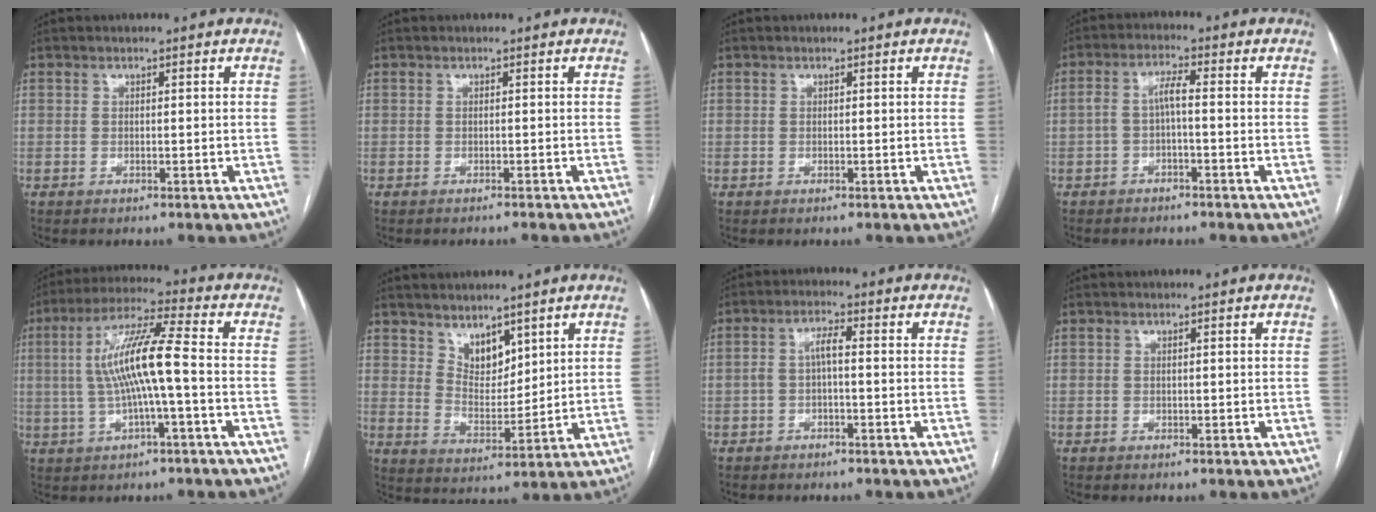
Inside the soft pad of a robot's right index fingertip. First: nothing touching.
{"total": 1.3, "force": [-1.2, 0.0, 0.3], "torque": [-0.004, -0.002, -0.015]}
{"total": 0.0}
{"total": 3.2, "force": [-0.6, 0.9, 3.0], "torque": [-0.059, 0.017, -0.008]}
{"total": 10.9, "force": [-0.5, 0.6, 10.8], "torque": [-0.209, 0.020, -0.012]}
{"total": 5.7, "force": [4.0, 2.9, 2.8], "torque": [-0.047, -0.003, 0.084]}
{"total": 3.1, "force": [-0.6, 0.9, 2.9], "torque": [-0.057, 0.016, -0.008]}
{"total": 0.0}